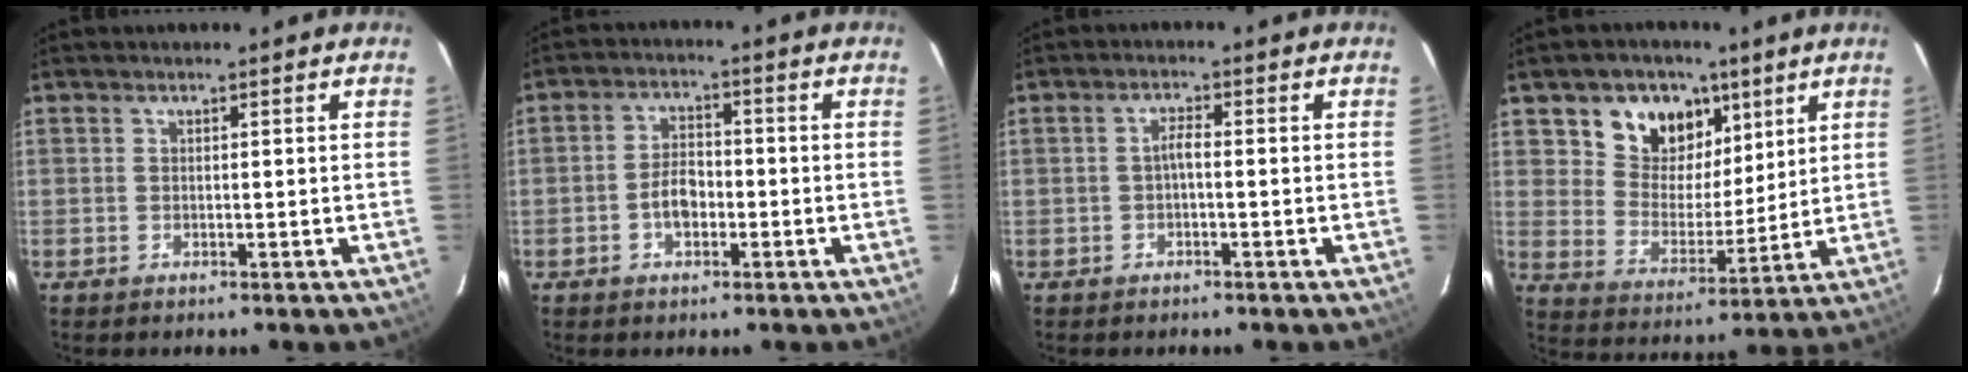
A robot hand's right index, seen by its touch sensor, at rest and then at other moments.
{"total": 4.7, "force": [-1.7, 2.7, 3.4], "torque": [-0.067, 0.011, -0.027]}
{"total": 1.7, "force": [-0.6, 0.3, 1.5], "torque": [-0.031, 0.007, -0.011]}
{"total": 12.5, "force": [6.8, 9.2, 5.0], "torque": [-0.101, 0.011, 0.122]}